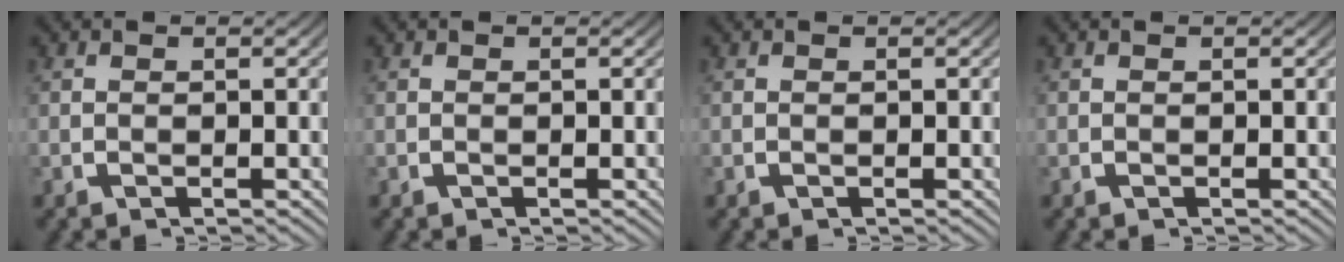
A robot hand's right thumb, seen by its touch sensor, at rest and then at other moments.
{"total": 0.0}
{"total": 0.0}
{"total": 0.0}